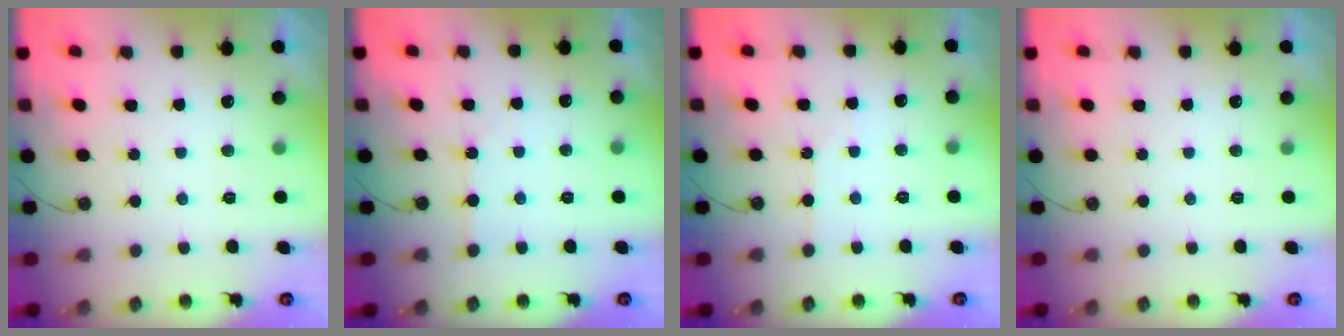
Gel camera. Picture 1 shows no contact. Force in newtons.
{"total": 1.9, "press": 1.8, "slide": 0.4}
{"total": 2.2, "press": 2.1, "slide": 0.4}
{"total": 0.0}